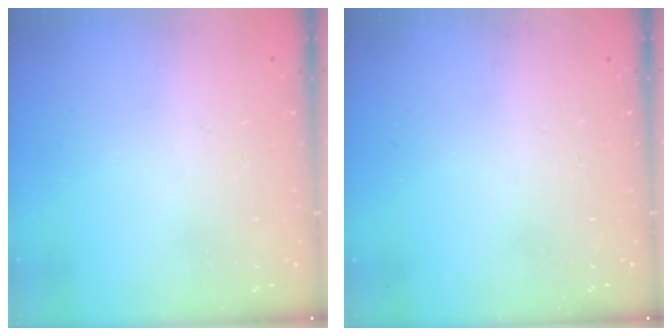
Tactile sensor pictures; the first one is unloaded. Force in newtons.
{"total": 0.0}